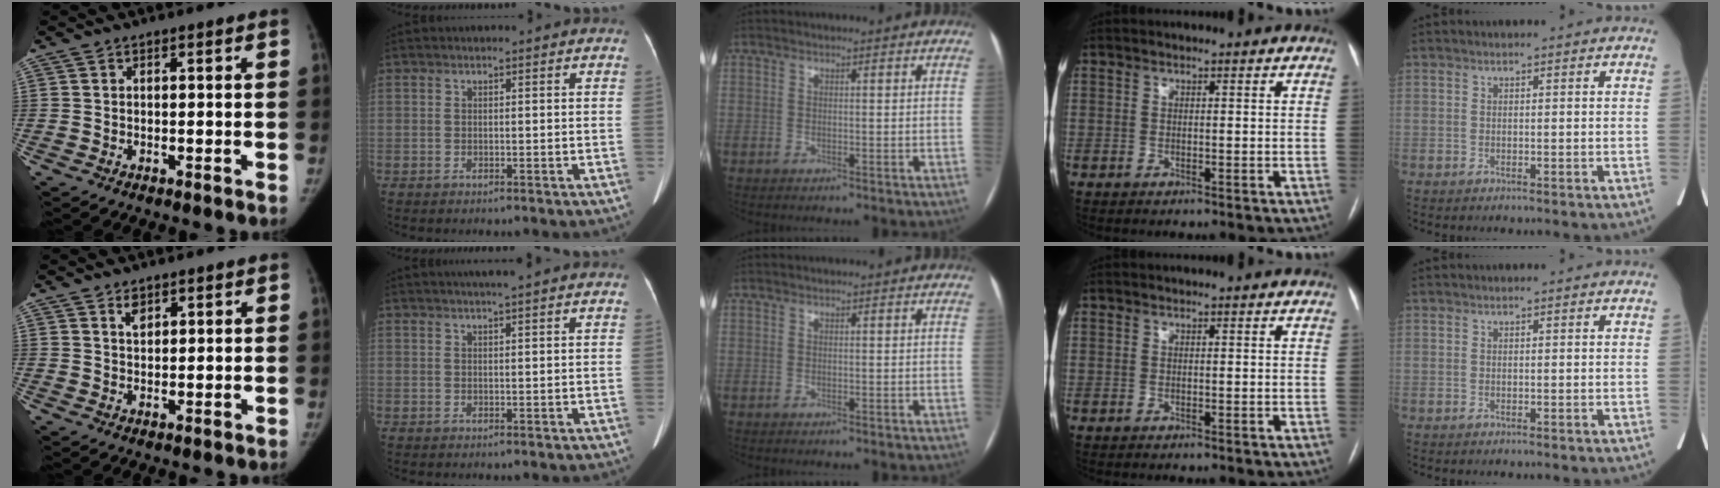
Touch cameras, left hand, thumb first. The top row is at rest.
{"thumb": {"total": 2.2, "force": [1.4, 1.3, 1.1], "torque": [-0.008, -0.010, 0.026]}, "index": {"total": 3.9, "force": [3.2, -0.4, 2.2], "torque": [-0.031, 0.017, 0.042]}}